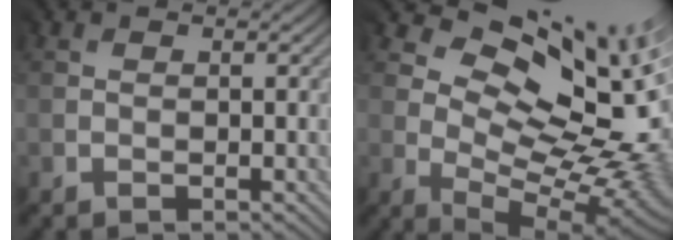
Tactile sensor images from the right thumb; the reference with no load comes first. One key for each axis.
{"total": 14.6, "fx": 5.4, "fy": 8.2, "fz": 10.9, "tx": -0.150, "ty": 0.013, "tz": 0.106}